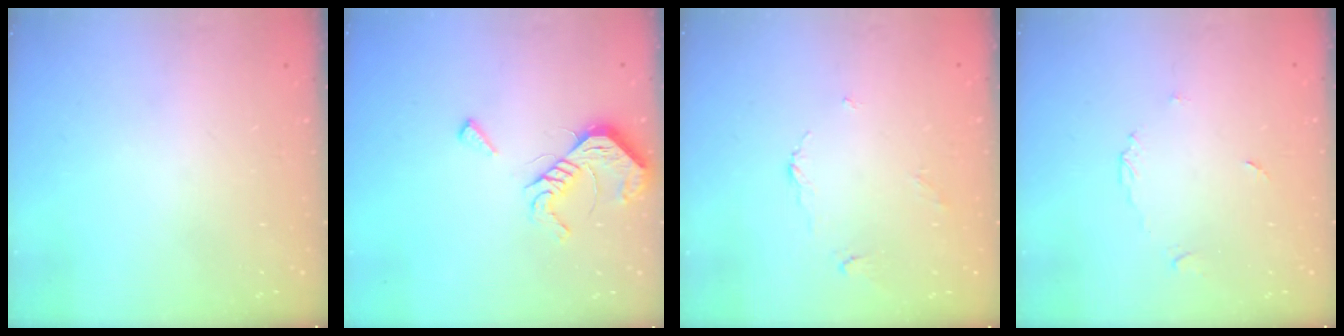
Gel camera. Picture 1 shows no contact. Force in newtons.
{"total": 10.4, "press": 10.4, "slide": 1.1}
{"total": 2.6, "press": 2.5, "slide": 0.4}
{"total": 3.7, "press": 3.6, "slide": 0.3}